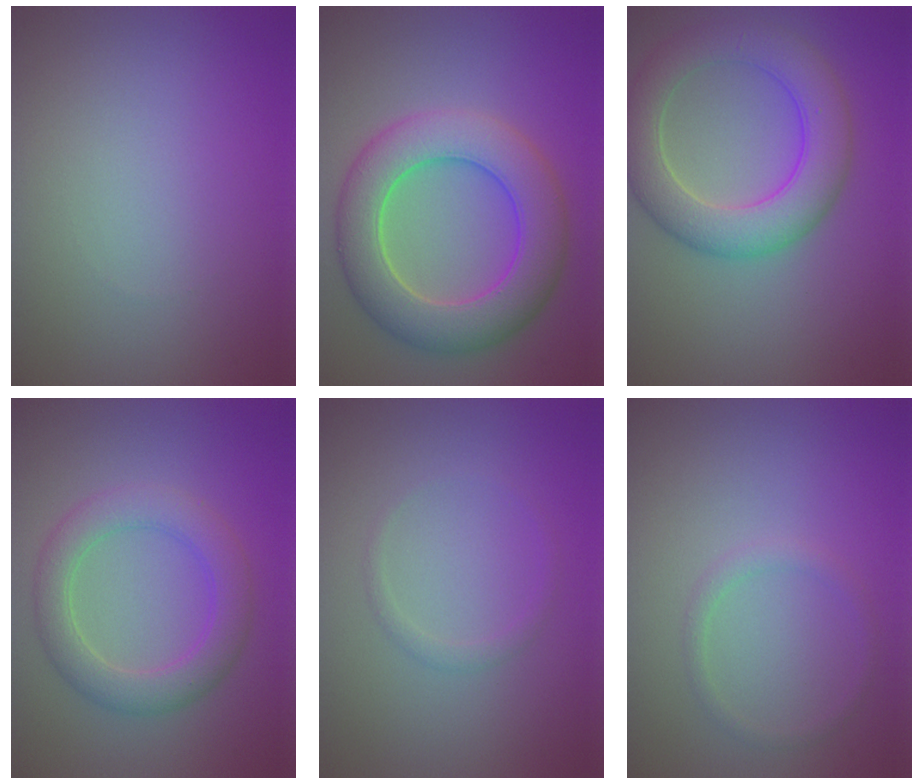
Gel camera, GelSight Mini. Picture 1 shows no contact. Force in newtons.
{"total": 8.3, "press": 8.3, "slide": 0.2}
{"total": 6.8, "press": 6.8, "slide": 0.5}
{"total": 4.5, "press": 4.5, "slide": 0.3}
{"total": 1.0, "press": 1.0, "slide": 0.0}
{"total": 1.2, "press": 1.2, "slide": 0.0}